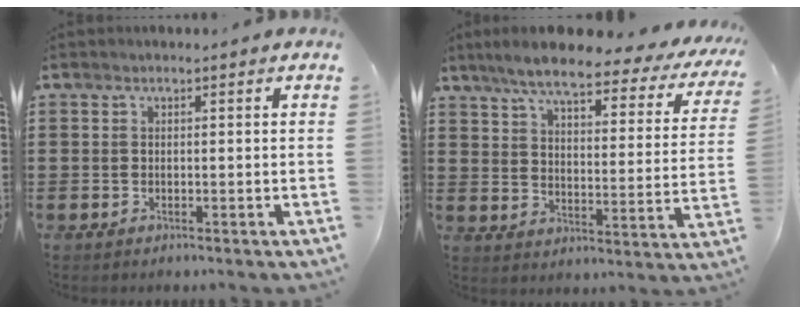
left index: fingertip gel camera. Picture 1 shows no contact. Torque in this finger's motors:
{"motor_torque": [1.79, -0.36, 0.51, 0.21]}